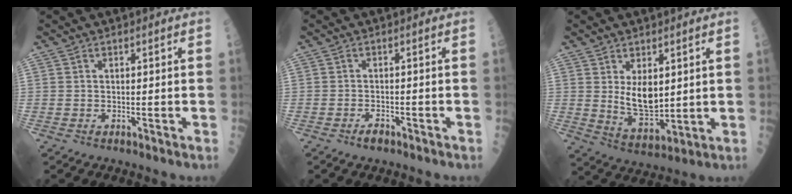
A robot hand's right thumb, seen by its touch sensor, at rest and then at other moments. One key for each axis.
{"total": 1.9, "fx": -1.3, "fy": 0.8, "fz": 1.0, "tx": -0.015, "ty": 0.009, "tz": -0.023}
{"total": 8.3, "fx": 1.9, "fy": 4.5, "fz": 6.7, "tx": -0.092, "ty": -0.026, "tz": 0.049}